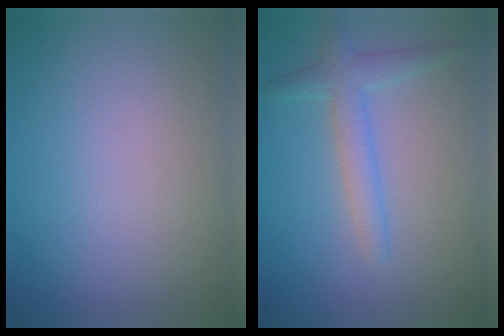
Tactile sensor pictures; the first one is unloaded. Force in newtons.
{"total": 2.8, "press": 2.7, "slide": 0.2}